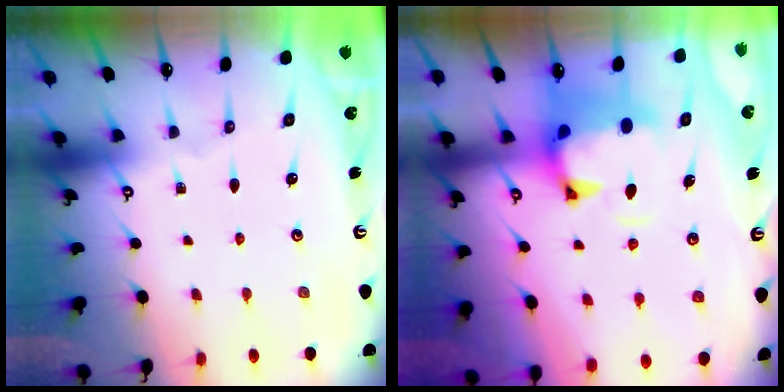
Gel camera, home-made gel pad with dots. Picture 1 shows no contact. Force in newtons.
{"total": 1.5, "press": 1.1, "slide": 1.1}